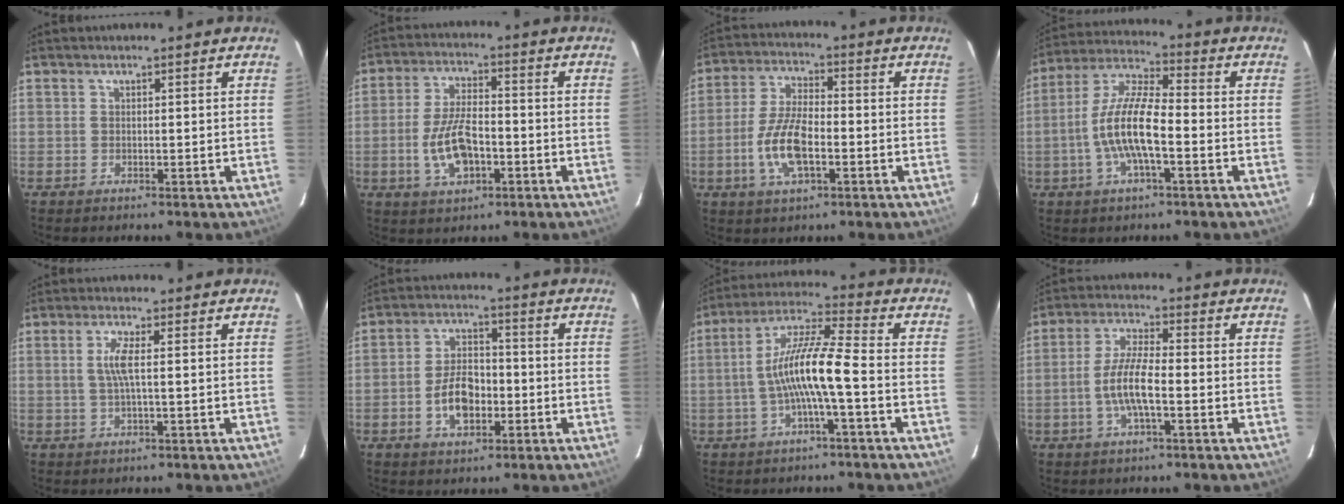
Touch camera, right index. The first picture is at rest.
{"total": 9.9, "force": [-3.0, 4.6, 8.2], "torque": [-0.171, 0.002, -0.049]}
{"total": 10.2, "force": [-3.1, 4.0, 8.8], "torque": [-0.184, 0.002, -0.060]}
{"total": 11.8, "force": [-3.1, 2.9, 11.0], "torque": [-0.226, 0.004, -0.062]}
{"total": 3.5, "force": [0.2, -0.1, 3.5], "torque": [-0.072, 0.000, 0.006]}
{"total": 8.3, "force": [-2.6, 4.9, 6.3], "torque": [-0.122, 0.015, -0.038]}
{"total": 10.7, "force": [-2.4, 0.5, 10.4], "torque": [-0.210, 0.017, -0.048]}
{"total": 7.6, "force": [-2.1, 1.5, 7.1], "torque": [-0.143, 0.002, -0.043]}